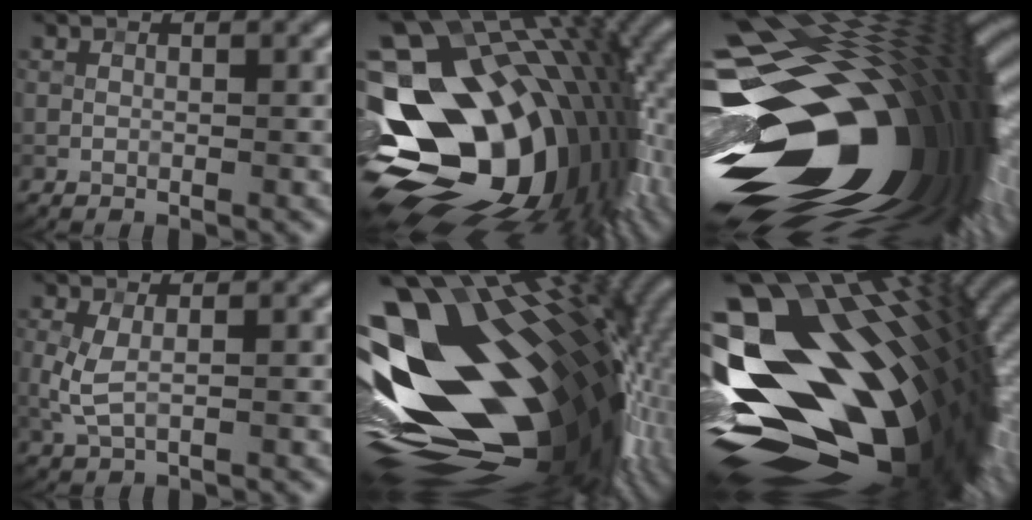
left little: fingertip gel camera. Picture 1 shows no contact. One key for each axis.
{"total": 18.8, "fx": -1.7, "fy": 12.4, "fz": 14.0, "tx": -0.245, "ty": -0.009, "tz": -0.029}
{"total": 20.4, "fx": -4.3, "fy": 12.1, "fz": 15.9, "tx": -0.287, "ty": -0.047, "tz": -0.062}
{"total": 2.0, "fx": -0.2, "fy": 0.6, "fz": 1.9, "tx": -0.050, "ty": -0.001, "tz": -0.003}
{"total": 21.0, "fx": 0.1, "fy": 12.0, "fz": 17.3, "tx": -0.300, "ty": 0.000, "tz": 0.004}
{"total": 19.7, "fx": -1.2, "fy": 10.7, "fz": 16.4, "tx": -0.295, "ty": -0.017, "tz": -0.010}